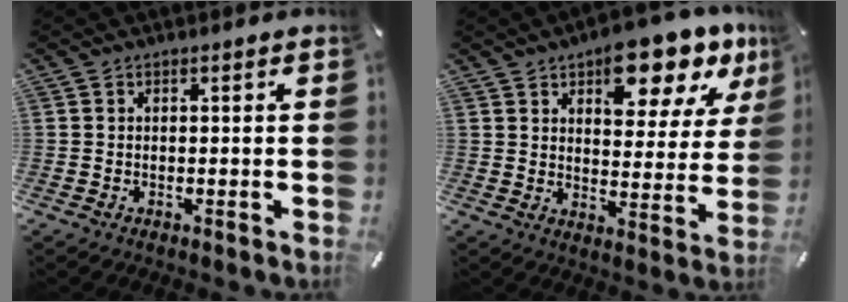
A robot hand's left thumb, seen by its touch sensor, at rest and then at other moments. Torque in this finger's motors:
{"motor_torque": [2.38, 2.63, 1.41, -1.36, 0.17]}